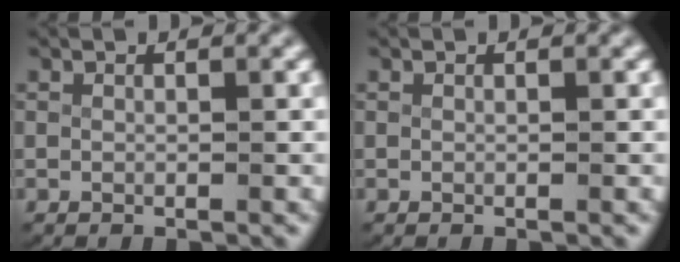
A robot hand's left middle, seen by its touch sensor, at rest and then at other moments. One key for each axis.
{"total": 0.0}